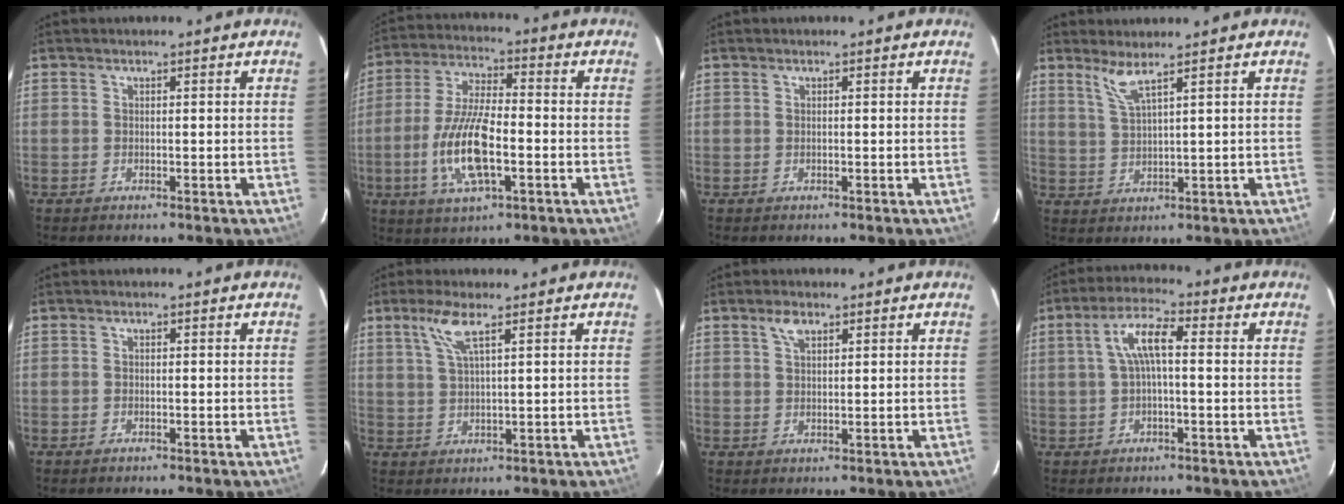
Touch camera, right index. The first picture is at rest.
{"total": 13.5, "force": [-3.7, 4.6, 12.1], "torque": [-0.254, -0.004, -0.071]}
{"total": 0.0}
{"total": 3.6, "force": [2.7, -0.5, 2.4], "torque": [-0.053, -0.006, 0.058]}
{"total": 0.7, "force": [-0.5, 0.4, 0.0], "torque": [-0.002, 0.001, -0.010]}
{"total": 4.7, "force": [2.6, 0.4, 3.9], "torque": [-0.084, 0.003, 0.056]}
{"total": 2.6, "force": [1.6, 1.2, 1.6], "torque": [-0.030, 0.006, 0.030]}
{"total": 6.1, "force": [0.3, 1.7, 5.8], "torque": [-0.116, 0.016, 0.009]}